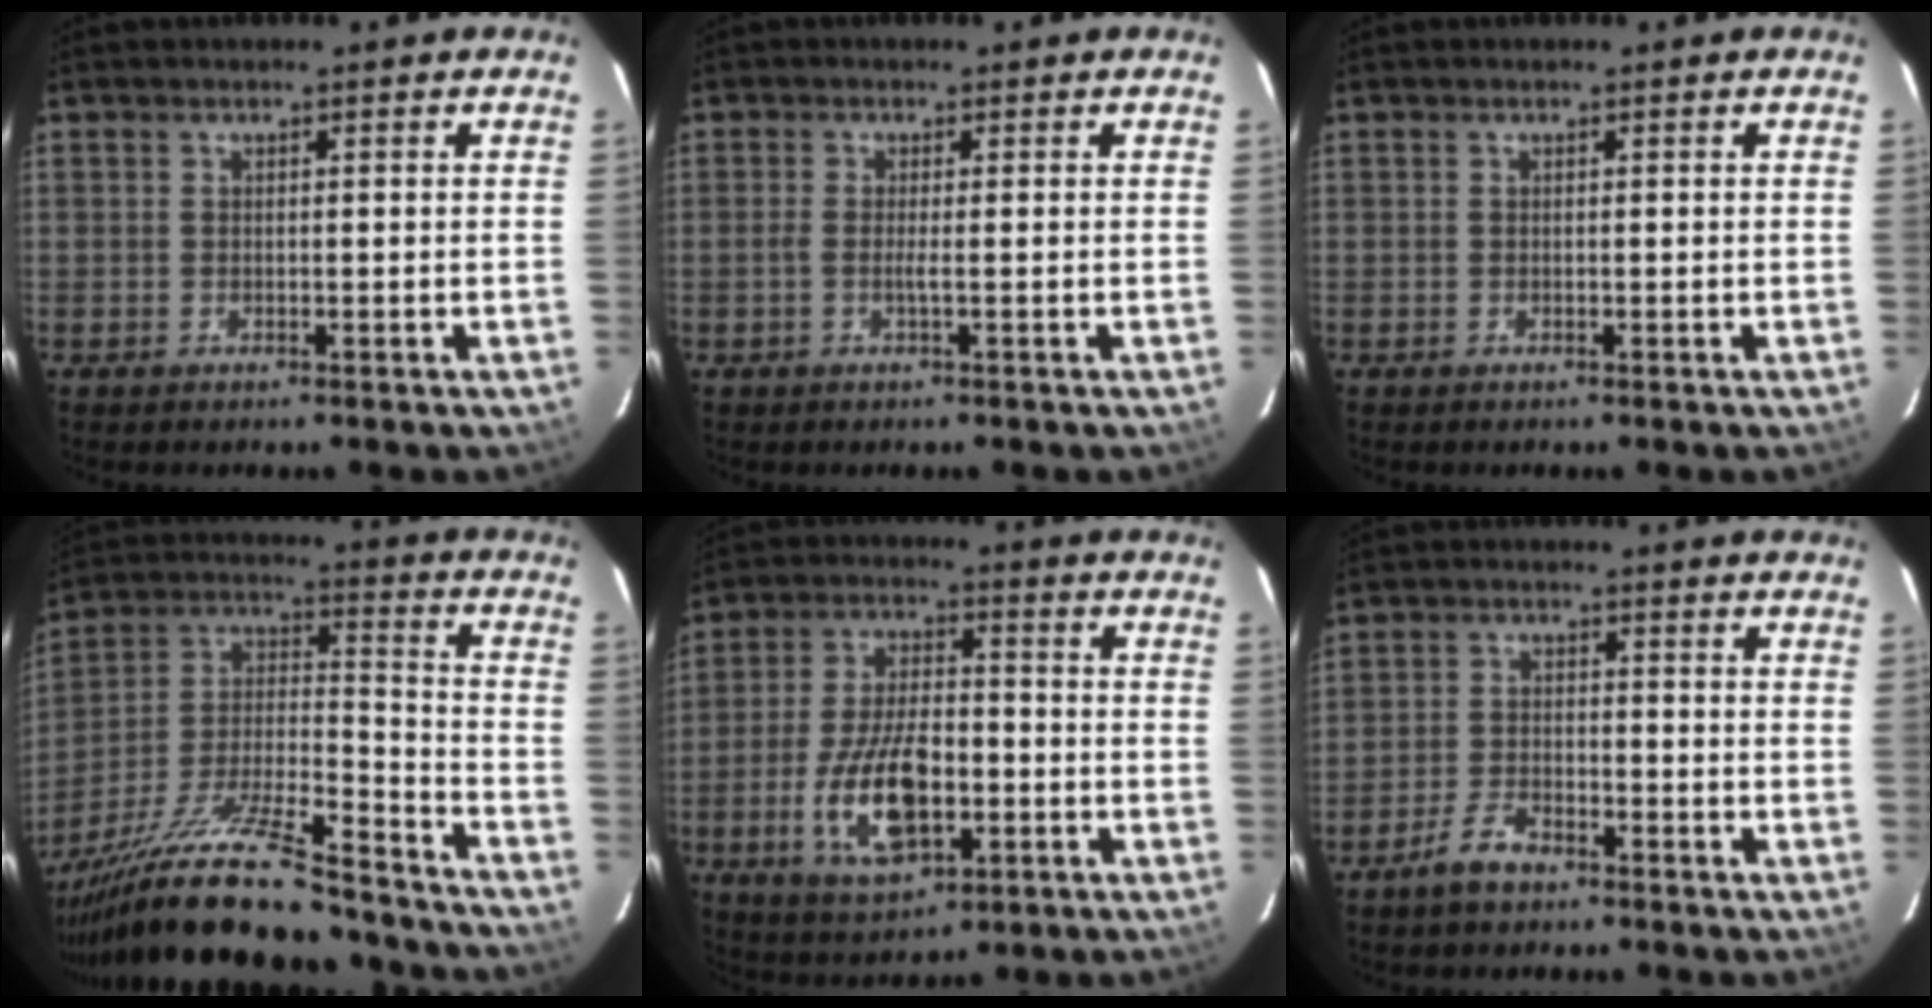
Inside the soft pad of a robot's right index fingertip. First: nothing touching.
{"total": 1.5, "force": [-0.4, -0.3, 1.4], "torque": [-0.029, -0.002, -0.011]}
{"total": 0.0}
{"total": 26.2, "force": [-21.1, 5.1, 14.6], "torque": [-0.269, -0.019, -0.329]}
{"total": 14.4, "force": [-4.4, 6.9, 11.8], "torque": [-0.239, -0.001, -0.070]}
{"total": 4.9, "force": [-3.8, 2.0, 2.4], "torque": [-0.065, 0.003, -0.071]}